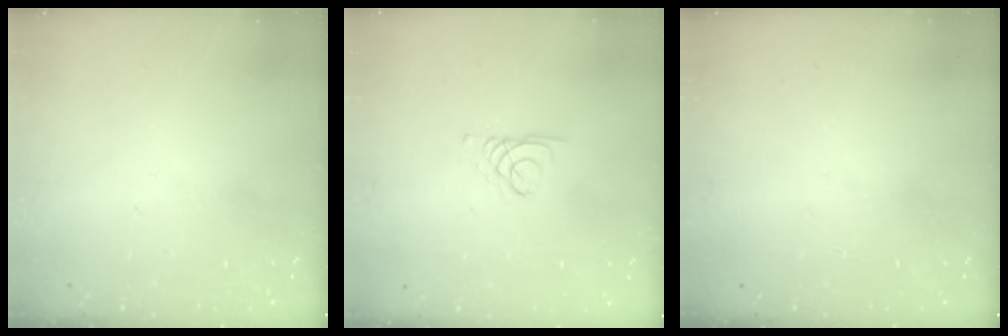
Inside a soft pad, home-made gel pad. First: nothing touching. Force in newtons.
{"total": 1.4, "press": 1.3, "slide": 0.1}
{"total": 0.0}